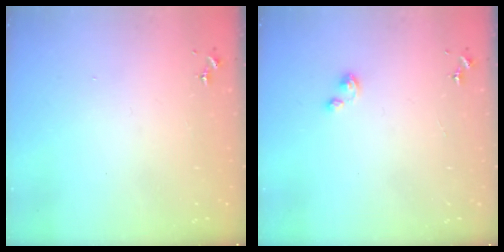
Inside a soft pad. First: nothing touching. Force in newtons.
{"total": 2.3, "press": 2.3, "slide": 0.2}